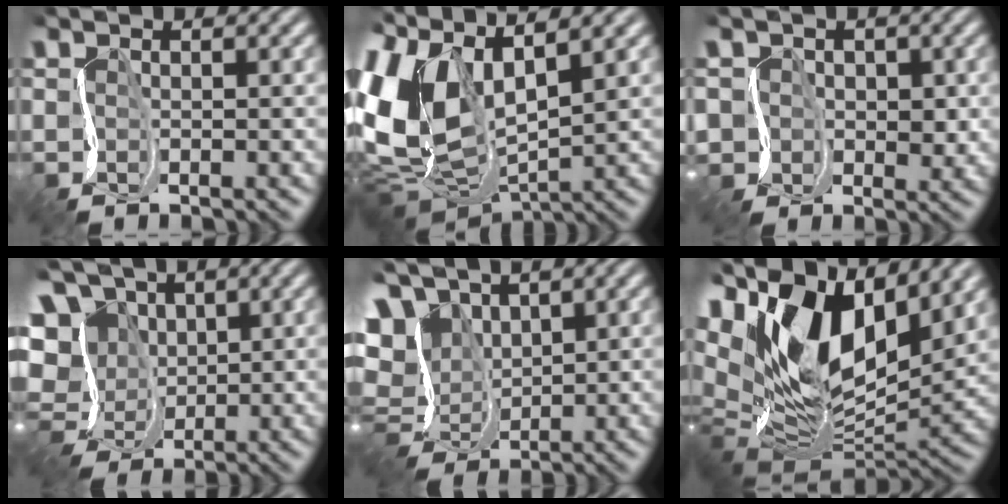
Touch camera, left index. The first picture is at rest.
{"total": 11.7, "force": [2.4, 6.6, 9.3], "torque": [-0.239, -0.009, 0.044]}
{"total": 4.0, "force": [-0.1, 3.8, 1.4], "torque": [-0.016, 0.005, -0.014]}
{"total": 12.4, "force": [1.5, 10.4, 6.6], "torque": [-0.113, 0.017, -0.012]}
{"total": 8.0, "force": [1.8, 5.8, 5.3], "torque": [-0.102, -0.003, 0.034]}
{"total": 15.5, "force": [5.2, 8.5, 11.8], "torque": [-0.226, 0.008, 0.086]}